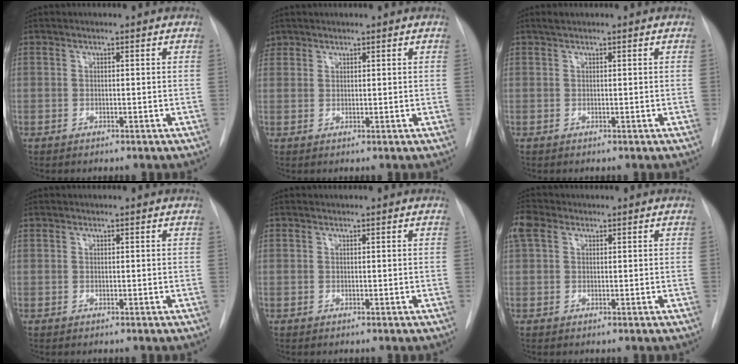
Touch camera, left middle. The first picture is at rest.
{"total": 2.5, "force": [1.8, 1.7, -0.1], "torque": [0.008, 0.009, 0.035]}
{"total": 0.9, "force": [0.7, 0.2, 0.4], "torque": [-0.013, 0.011, 0.016]}
{"total": 0.0}
{"total": 0.0}
{"total": 3.1, "force": [1.5, 2.1, 1.7], "torque": [-0.052, 0.025, 0.033]}